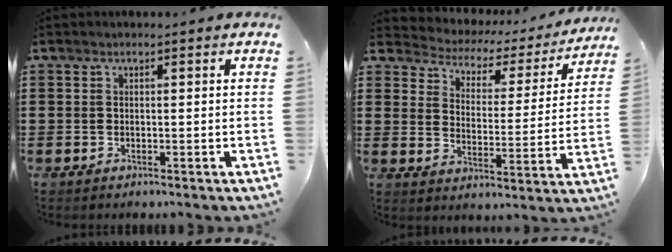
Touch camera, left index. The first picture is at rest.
{"total": 2.3, "force": [1.9, 1.2, 0.3], "torque": [-0.026, -0.021, 0.020]}